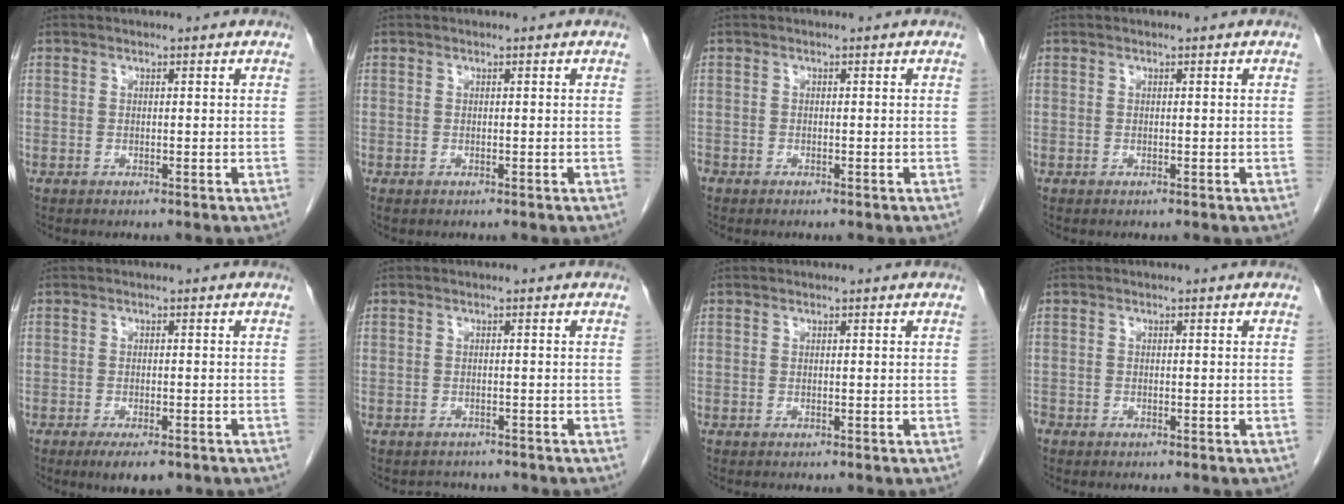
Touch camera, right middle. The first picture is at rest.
{"total": 0.0}
{"total": 0.9, "force": [-0.7, 0.6, 0.2], "torque": [-0.008, 0.002, -0.014]}
{"total": 0.0}
{"total": 4.7, "force": [-3.2, 1.5, 3.2], "torque": [-0.047, -0.006, -0.045]}
{"total": 2.3, "force": [-2.0, 1.1, -0.3], "torque": [0.001, 0.001, -0.031]}
{"total": 0.0}
{"total": 1.1, "force": [-0.9, 0.6, 0.3], "torque": [-0.009, 0.001, -0.017]}